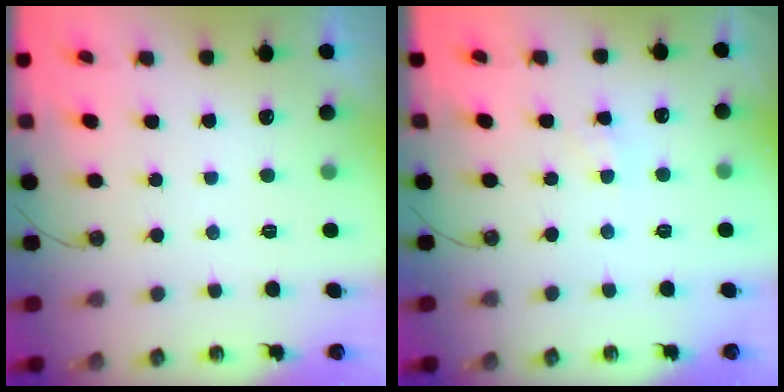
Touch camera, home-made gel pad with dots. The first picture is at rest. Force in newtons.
{"total": 2.5, "press": 2.4, "slide": 0.4}